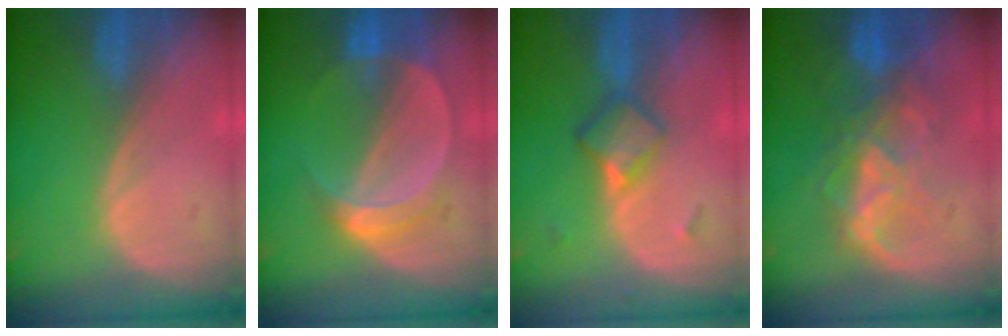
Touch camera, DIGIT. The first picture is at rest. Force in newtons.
{"total": 5.7, "press": 5.2, "slide": 2.3}
{"total": 4.8, "press": 4.2, "slide": 2.2}
{"total": 8.7, "press": 7.5, "slide": 4.3}